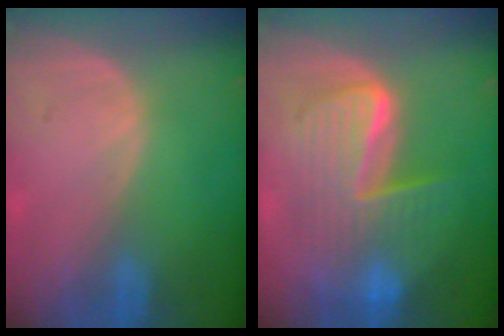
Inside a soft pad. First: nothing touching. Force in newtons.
{"total": 10.4, "press": 10.4, "slide": 0.9}